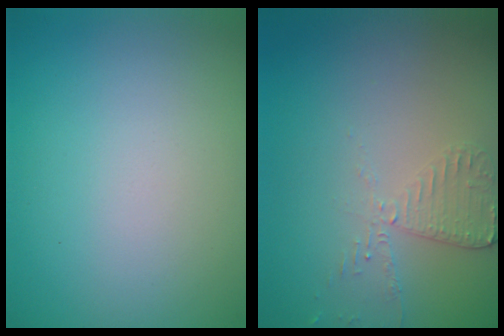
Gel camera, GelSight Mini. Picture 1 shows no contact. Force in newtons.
{"total": 2.4, "press": 2.4, "slide": 0.2}